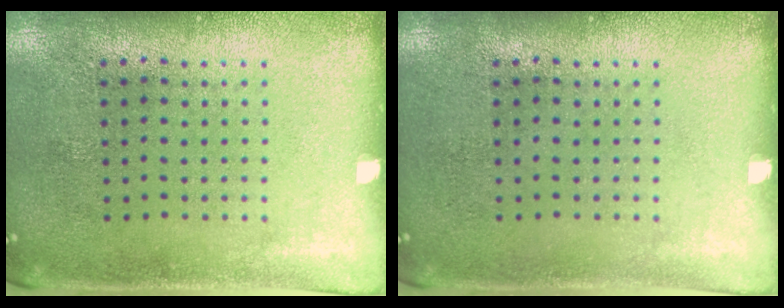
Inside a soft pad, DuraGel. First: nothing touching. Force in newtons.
{"total": 0.0}